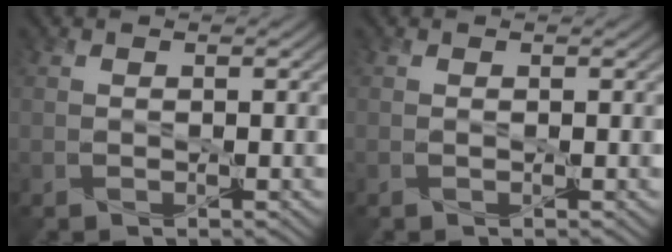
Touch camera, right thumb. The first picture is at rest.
{"total": 0.0}